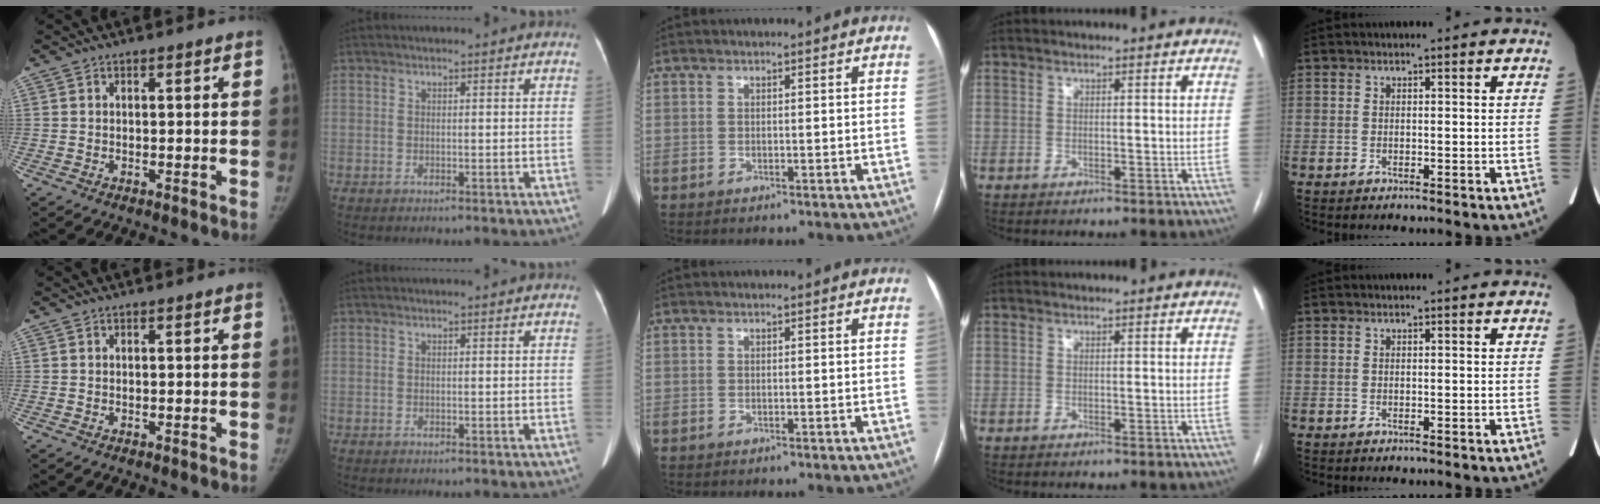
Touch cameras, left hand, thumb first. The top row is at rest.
{}